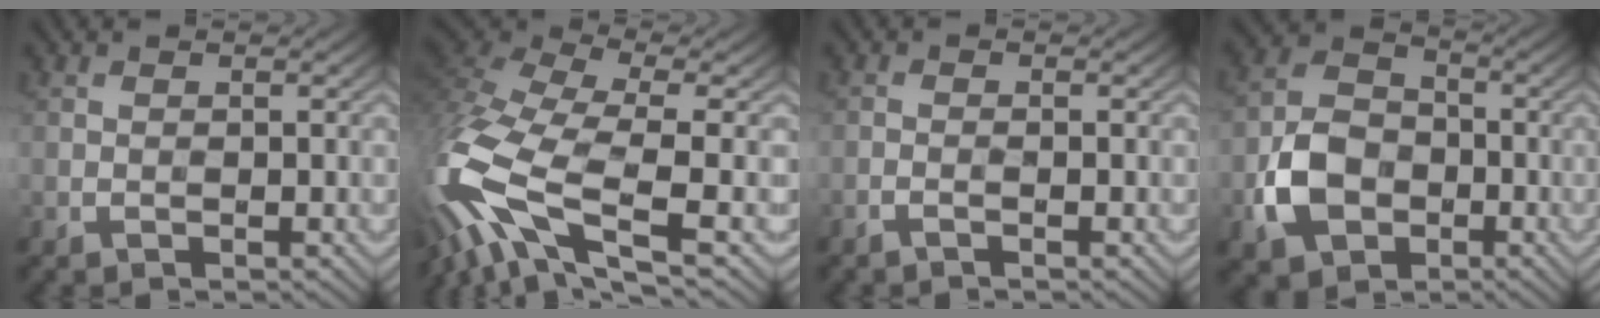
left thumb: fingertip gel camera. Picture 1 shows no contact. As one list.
[{"total": 15.3, "force": [-5.6, 6.3, 12.7], "torque": [-0.320, -0.019, -0.109]}, {"total": 0.9, "force": [-0.6, 0.0, 0.6], "torque": [-0.011, 0.004, -0.017]}, {"total": 8.4, "force": [-3.0, 6.3, 4.8], "torque": [-0.102, -0.008, -0.066]}]